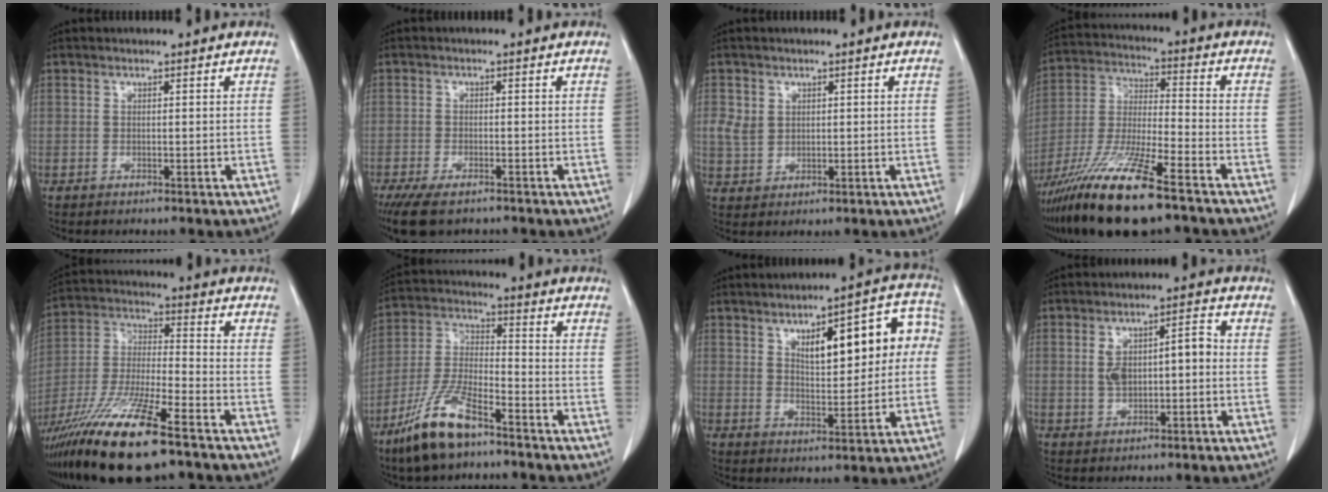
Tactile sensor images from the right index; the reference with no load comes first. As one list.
[{"total": 6.4, "force": [-4.8, 2.2, 3.7], "torque": [-0.061, -0.011, -0.075]}, {"total": 3.7, "force": [1.1, 3.2, 1.7], "torque": [-0.033, 0.005, 0.028]}, {"total": 18.0, "force": [-12.0, 2.2, 13.2], "torque": [-0.282, -0.044, -0.224]}, {"total": 19.6, "force": [-13.0, 2.9, 14.4], "torque": [-0.305, -0.043, -0.240]}, {"total": 12.1, "force": [-8.2, 3.1, 8.4], "torque": [-0.184, -0.016, -0.158]}, {"total": 13.5, "force": [3.2, 4.9, 12.2], "torque": [-0.154, 0.037, 0.047]}, {"total": 6.6, "force": [0.0, 2.8, 6.0], "torque": [-0.110, 0.027, 0.002]}]